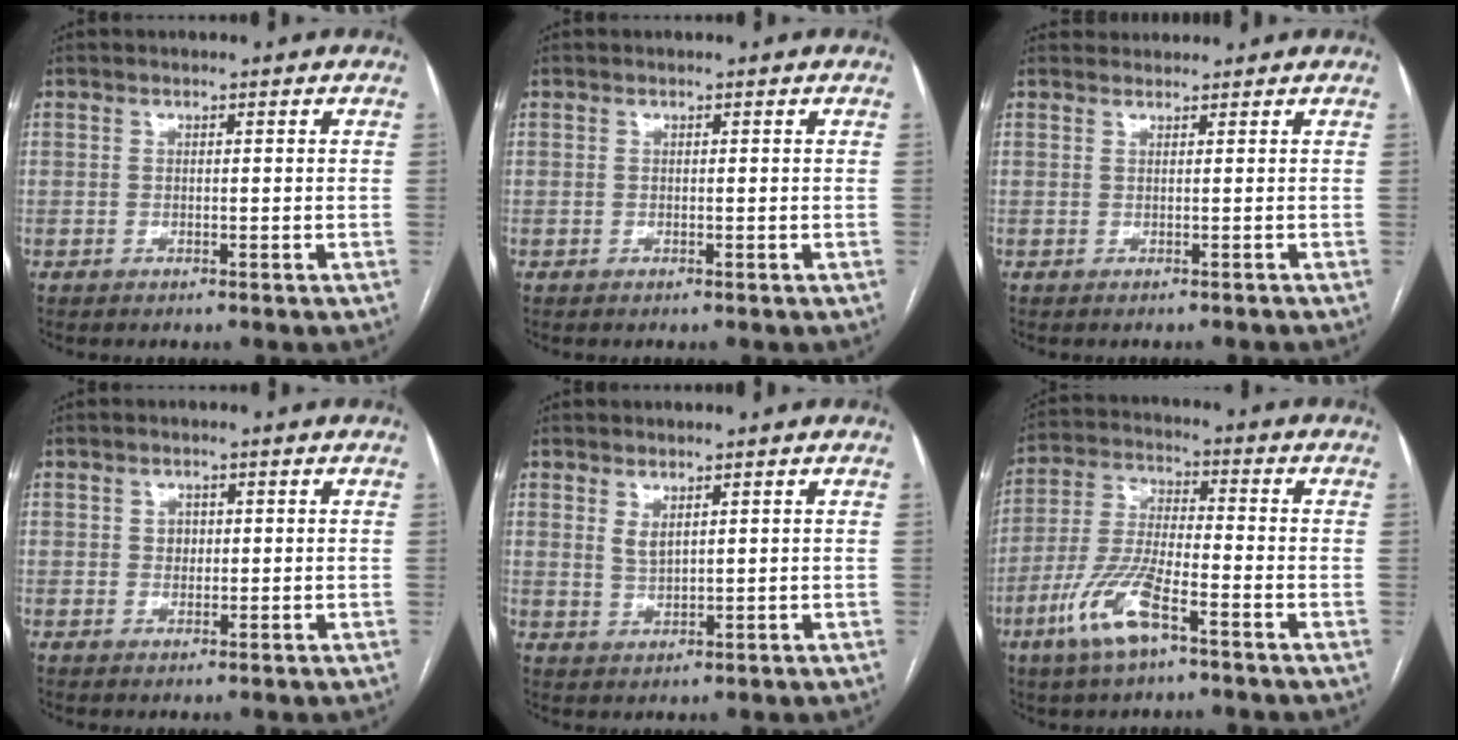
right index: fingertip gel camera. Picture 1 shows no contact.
{"total": 0.0}
{"total": 1.1, "force": [0.8, 0.7, 0.4], "torque": [-0.025, 0.022, 0.012]}
{"total": 1.7, "force": [0.3, 1.4, 0.8], "torque": [-0.011, 0.001, 0.004]}
{"total": 2.2, "force": [1.3, 0.9, 1.5], "torque": [-0.032, -0.004, 0.033]}
{"total": 10.4, "force": [-5.6, 2.3, 8.5], "torque": [-0.186, -0.010, -0.109]}